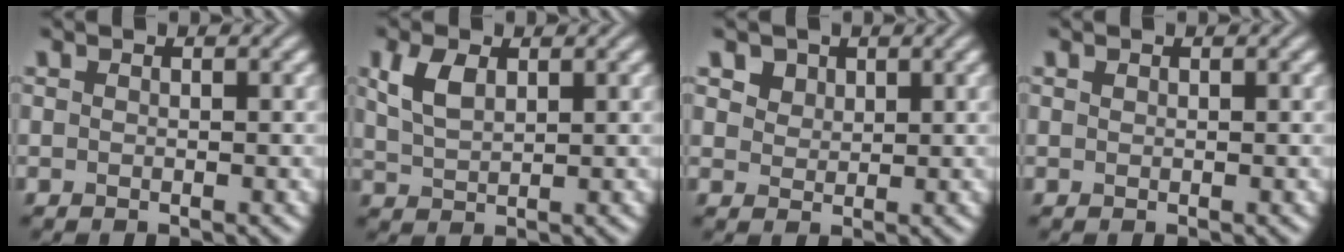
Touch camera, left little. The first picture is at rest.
{"total": 3.2, "force": [1.4, 1.7, 2.3], "torque": [-0.055, 0.005, 0.033]}
{"total": 3.5, "force": [2.2, 2.3, 1.4], "torque": [-0.049, -0.001, 0.043]}
{"total": 0.0}